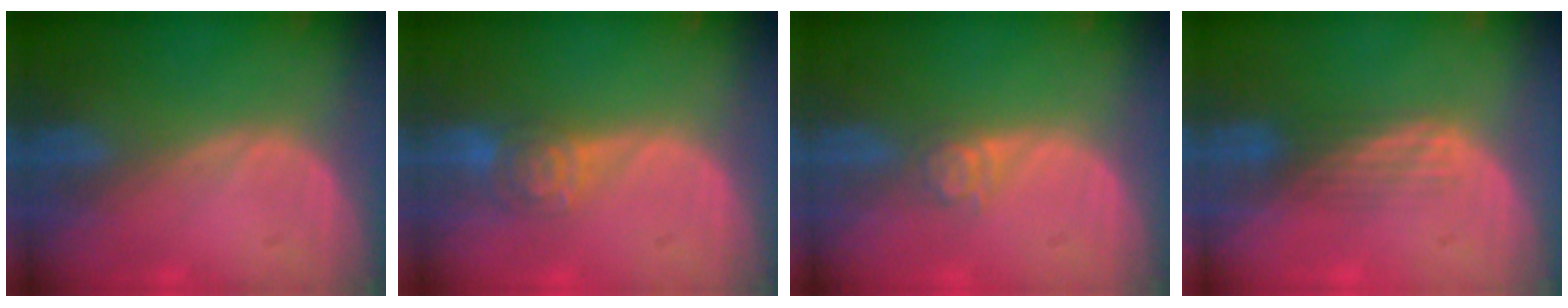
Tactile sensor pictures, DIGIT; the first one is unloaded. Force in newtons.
{"total": 4.6, "press": 4.3, "slide": 1.7}
{"total": 3.0, "press": 2.5, "slide": 1.7}
{"total": 2.7, "press": 2.6, "slide": 0.8}